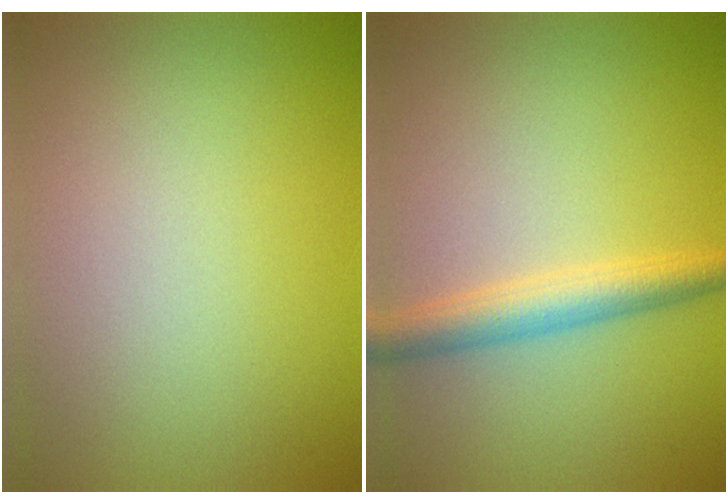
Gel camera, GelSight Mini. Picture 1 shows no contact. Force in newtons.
{"total": 3.4, "press": 3.4, "slide": 0.0}